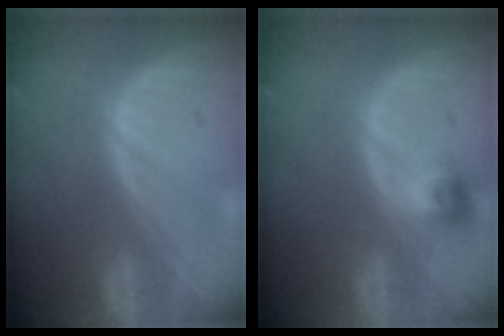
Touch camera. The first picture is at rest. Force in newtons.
{"total": 2.9, "press": 2.6, "slide": 1.2}